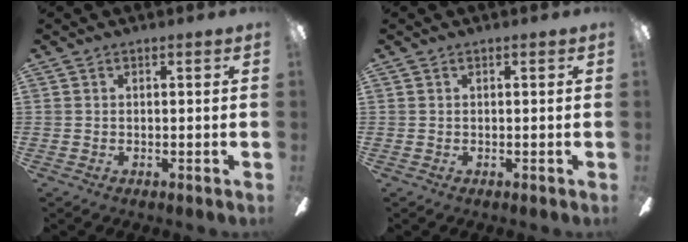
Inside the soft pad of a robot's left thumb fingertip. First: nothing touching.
{"total": 0.0}